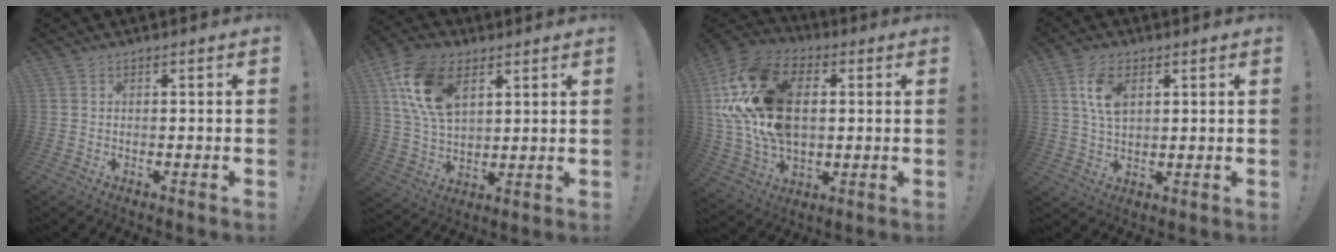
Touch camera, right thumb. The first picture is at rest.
{"total": 17.2, "force": [7.5, 10.7, 11.2], "torque": [-0.219, -0.019, 0.142]}
{"total": 26.3, "force": [4.5, 17.8, 18.8], "torque": [-0.348, 0.000, 0.090]}
{"total": 8.2, "force": [3.0, 5.1, 5.7], "torque": [-0.098, -0.004, 0.054]}